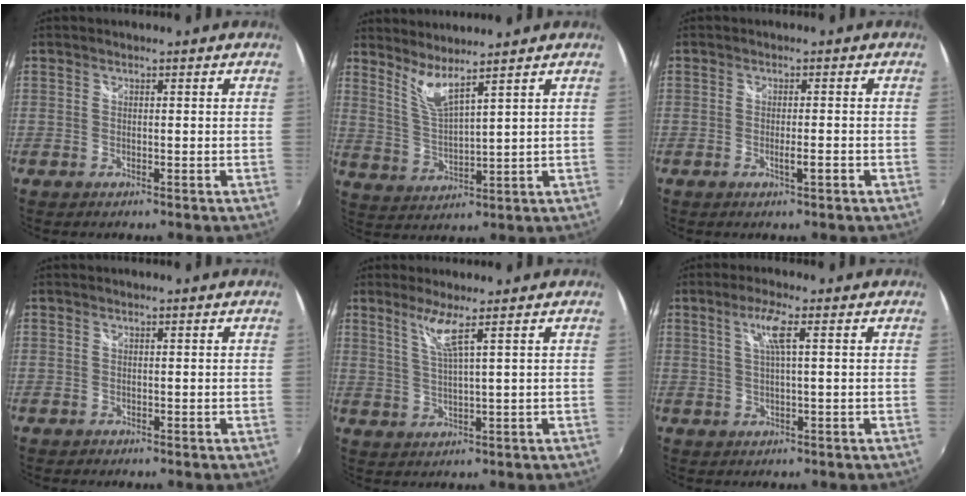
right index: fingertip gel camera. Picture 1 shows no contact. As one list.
[{"total": 5.5, "force": [4.5, -0.2, 3.2], "torque": [-0.066, -0.012, 0.094]}, {"total": 2.3, "force": [-1.1, 0.0, 2.1], "torque": [-0.034, -0.003, -0.018]}, {"total": 0.0}, {"total": 4.3, "force": [2.7, -0.9, 3.3], "torque": [-0.066, -0.009, 0.053]}, {"total": 4.2, "force": [1.4, -0.2, 4.0], "torque": [-0.076, 0.002, 0.028]}]